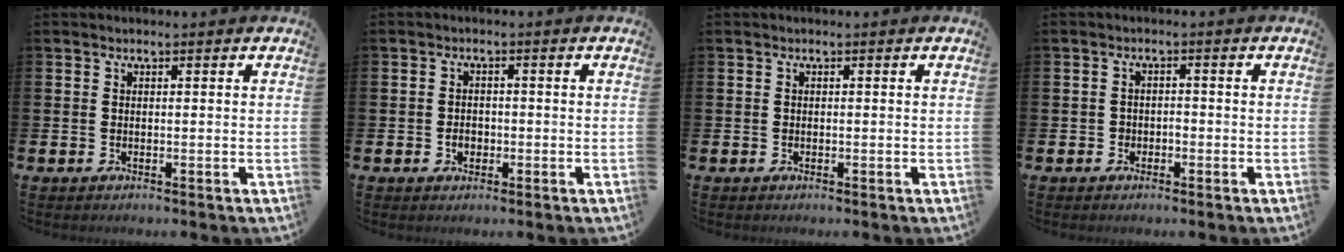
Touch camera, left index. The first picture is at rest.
{"total": 1.7, "force": [-0.4, 1.4, 0.9], "torque": [-0.006, 0.000, -0.014]}
{"total": 0.0}
{"total": 1.4, "force": [-0.7, 1.2, 0.3], "torque": [-0.003, 0.000, -0.018]}